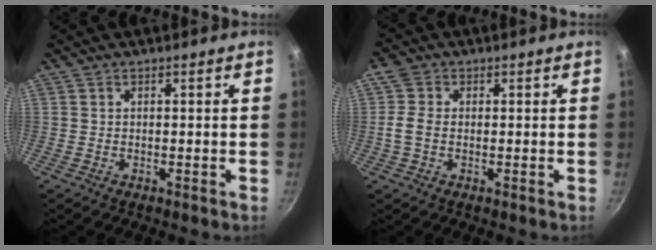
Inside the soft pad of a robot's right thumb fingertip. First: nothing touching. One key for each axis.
{"total": 3.8, "fx": -0.3, "fy": 2.8, "fz": 2.6, "tx": -0.051, "ty": 0.006, "tz": -0.013}